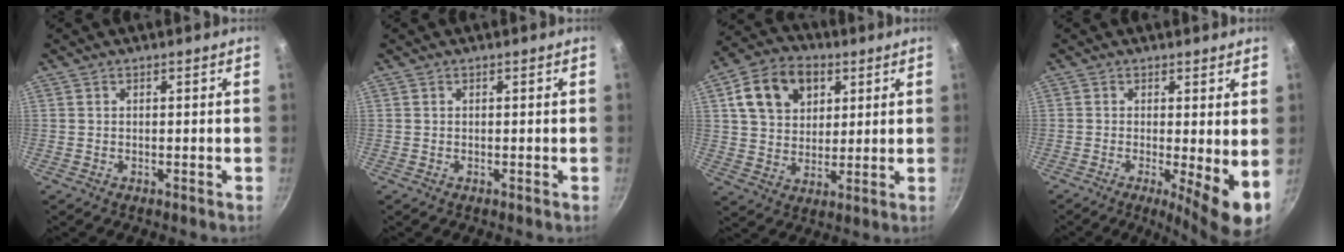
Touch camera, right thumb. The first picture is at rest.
{"total": 0.0}
{"total": 13.3, "force": [4.9, 9.8, 7.5], "torque": [-0.113, -0.002, 0.077]}
{"total": 7.9, "force": [-0.7, 1.8, 7.6], "torque": [-0.099, -0.015, -0.007]}